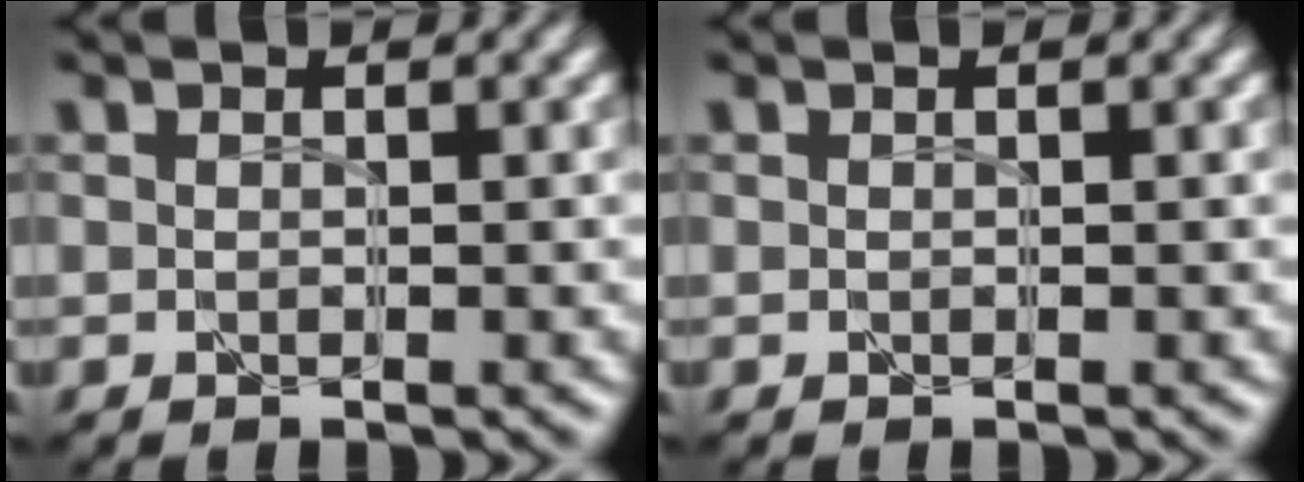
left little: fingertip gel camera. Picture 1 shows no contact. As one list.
[{"total": 0.0}]